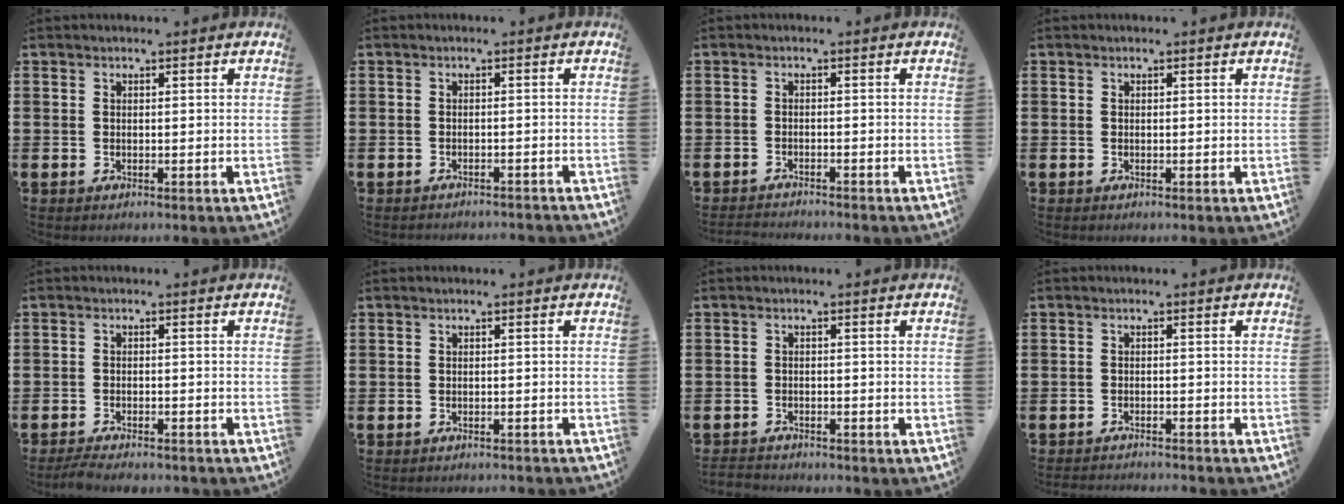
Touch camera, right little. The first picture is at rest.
{"total": 1.1, "force": [-1.1, -0.1, -0.1], "torque": [0.000, 0.002, -0.023]}
{"total": 1.3, "force": [-1.3, -0.2, 0.0], "torque": [-0.001, 0.002, -0.026]}
{"total": 0.0}
{"total": 2.2, "force": [-2.1, 0.2, 0.7], "torque": [-0.012, 0.008, -0.042]}
{"total": 0.6, "force": [-0.6, -0.1, 0.0], "torque": [0.000, -0.001, -0.013]}
{"total": 1.5, "force": [-1.5, 0.1, -0.1], "torque": [-0.001, 0.002, -0.034]}
{"total": 1.5, "force": [-1.5, -0.2, -0.1], "torque": [0.000, 0.003, -0.032]}